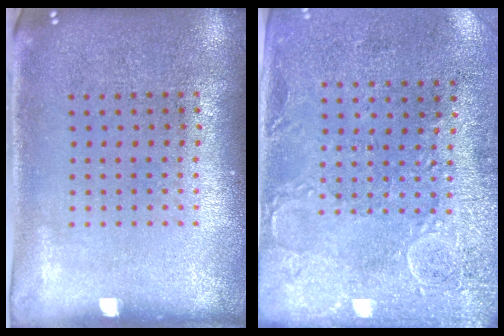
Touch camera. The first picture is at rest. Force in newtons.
{"total": 2.9, "press": 2.3, "slide": 1.8}